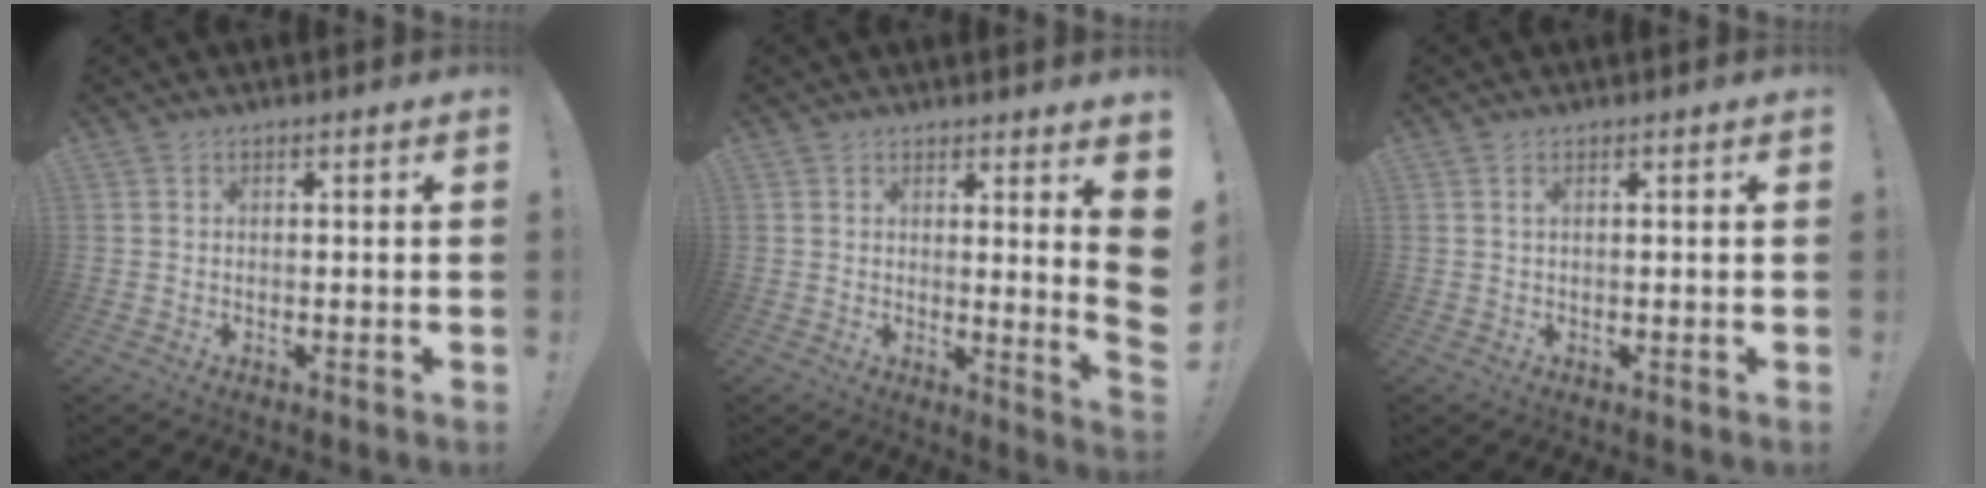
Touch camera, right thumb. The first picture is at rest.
{"total": 6.3, "force": [2.3, -0.9, 5.7], "torque": [-0.069, -0.041, 0.036]}
{"total": 0.8, "force": [0.4, -0.2, 0.7], "torque": [-0.012, 0.000, 0.005]}